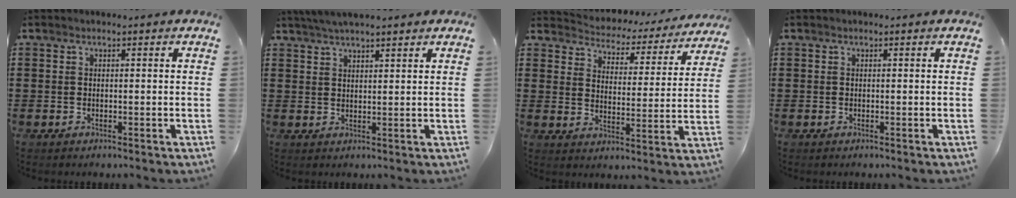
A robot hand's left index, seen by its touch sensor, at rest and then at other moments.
{"total": 3.3, "force": [2.8, 0.2, 1.6], "torque": [-0.036, 0.002, 0.053]}
{"total": 3.4, "force": [3.4, 0.5, -0.1], "torque": [-0.023, -0.032, 0.049]}
{"total": 0.0}